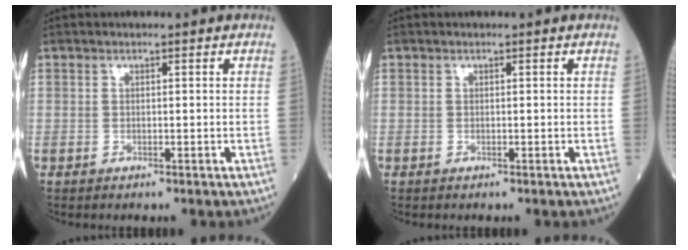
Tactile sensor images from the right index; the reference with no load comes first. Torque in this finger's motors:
{"motor_torque": [0.00, 0.00, 0.00, 0.00]}